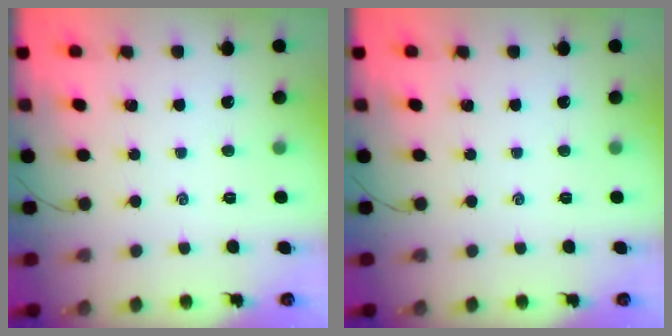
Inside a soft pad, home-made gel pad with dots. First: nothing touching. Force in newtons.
{"total": 0.0}